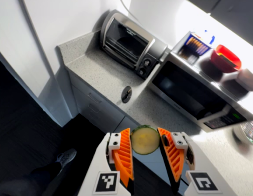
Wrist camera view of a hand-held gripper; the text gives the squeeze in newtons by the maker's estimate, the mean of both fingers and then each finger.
{"total": 10.1, "left": 10.4, "right": 9.8}